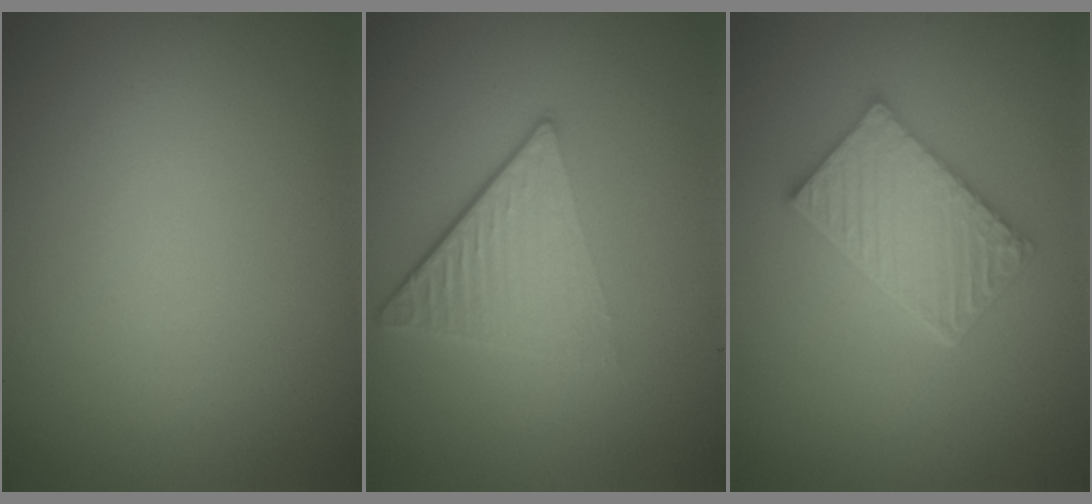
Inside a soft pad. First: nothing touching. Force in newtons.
{"total": 4.5, "press": 2.9, "slide": 3.5}
{"total": 5.2, "press": 4.3, "slide": 3.0}